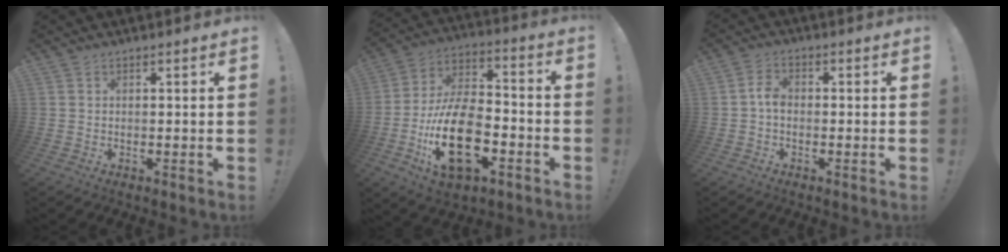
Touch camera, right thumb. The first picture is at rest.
{"total": 22.7, "force": [-8.2, 12.6, 17.0], "torque": [-0.312, 0.045, -0.132]}
{"total": 4.1, "force": [-0.8, 2.6, 3.1], "torque": [-0.058, 0.015, -0.013]}